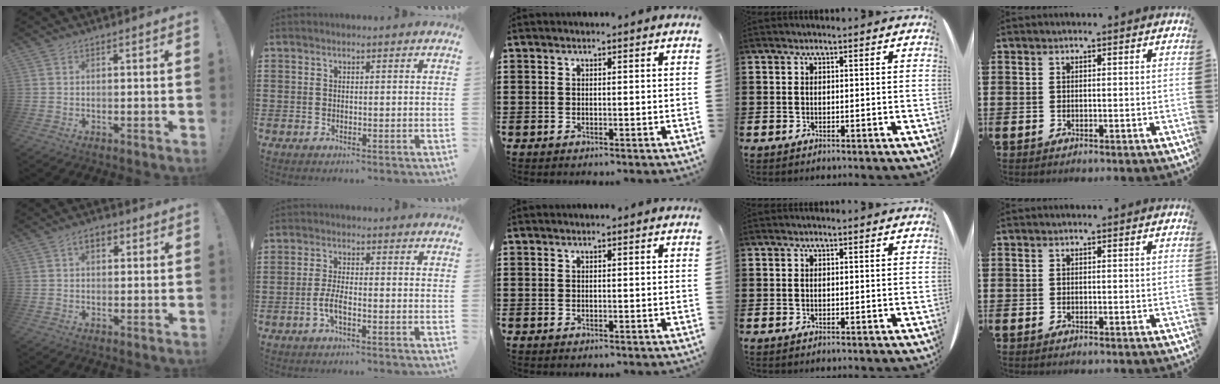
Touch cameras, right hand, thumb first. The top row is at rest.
{"thumb": {"total": 3.4, "force": [1.0, 2.1, 2.5], "torque": [-0.039, 0.006, 0.015]}, "index": {"total": 2.7, "force": [-1.2, 0.6, 2.4], "torque": [-0.056, -0.003, -0.027]}}